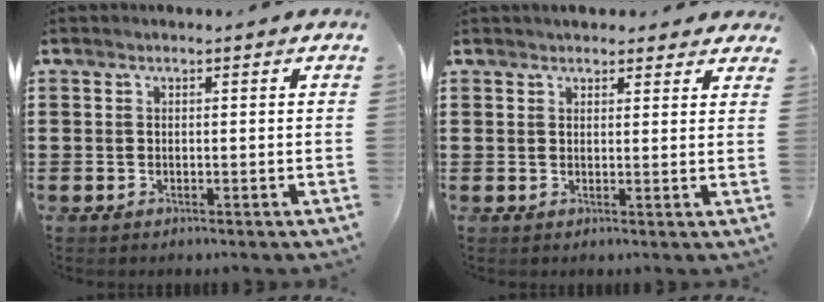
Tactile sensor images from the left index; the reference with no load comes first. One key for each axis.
{"total": 2.2, "fx": 2.1, "fy": 0.7, "fz": 0.2, "tx": -0.002, "ty": -0.002, "tz": 0.039}